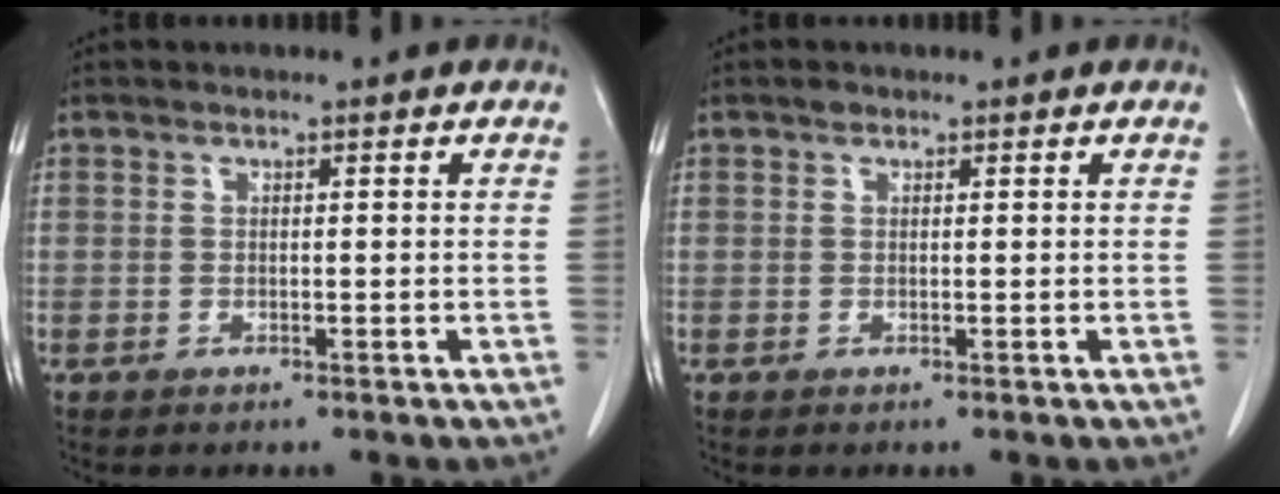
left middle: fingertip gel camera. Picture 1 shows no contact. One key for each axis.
{"total": 0.5, "fx": 0.4, "fy": 0.3, "fz": 0.2, "tx": -0.005, "ty": 0.001, "tz": 0.006}